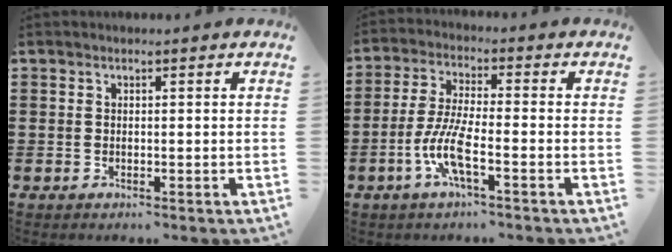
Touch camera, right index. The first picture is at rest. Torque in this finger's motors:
{"motor_torque": [2.14, 0.00, 0.65, 0.21]}